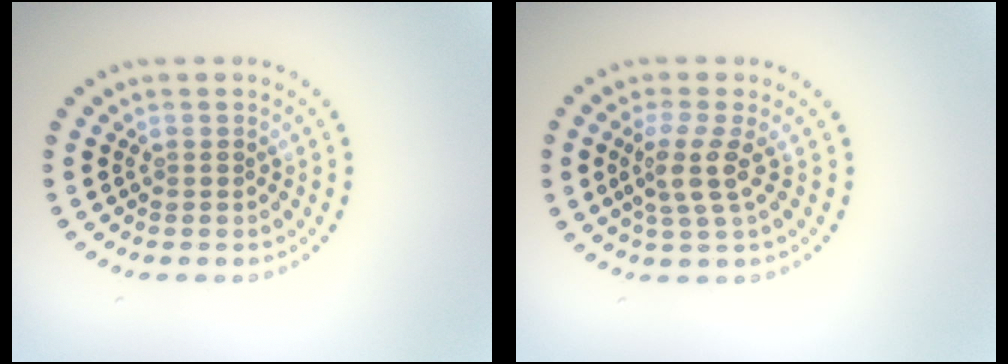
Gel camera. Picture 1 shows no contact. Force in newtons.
{"total": 2.8, "press": 2.1, "slide": 1.8}